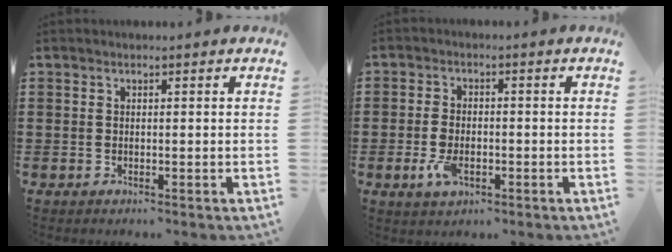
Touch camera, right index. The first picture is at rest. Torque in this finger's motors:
{"motor_torque": [1.09, 1.05, 0.01, -0.03]}